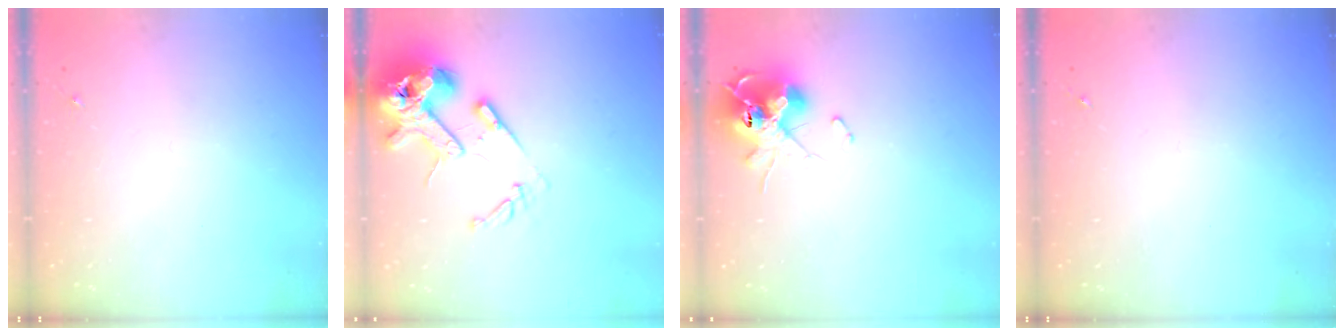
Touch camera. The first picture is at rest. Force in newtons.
{"total": 16.3, "press": 16.2, "slide": 2.3}
{"total": 13.8, "press": 13.8, "slide": 1.5}
{"total": 0.0}